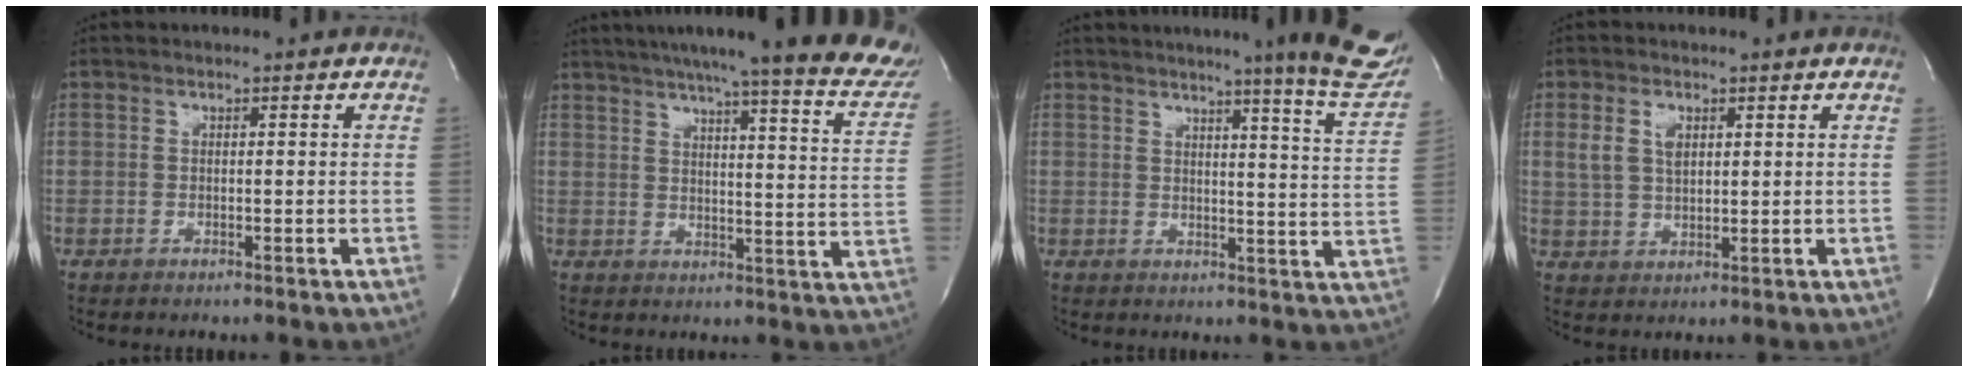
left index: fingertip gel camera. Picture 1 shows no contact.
{"total": 25.2, "force": [21.3, 1.9, 13.4], "torque": [-0.186, -0.039, 0.251]}
{"total": 15.9, "force": [12.8, -0.6, 9.4], "torque": [-0.115, -0.050, 0.137]}
{"total": 4.3, "force": [1.8, 2.3, 3.1], "torque": [-0.069, 0.010, 0.039]}